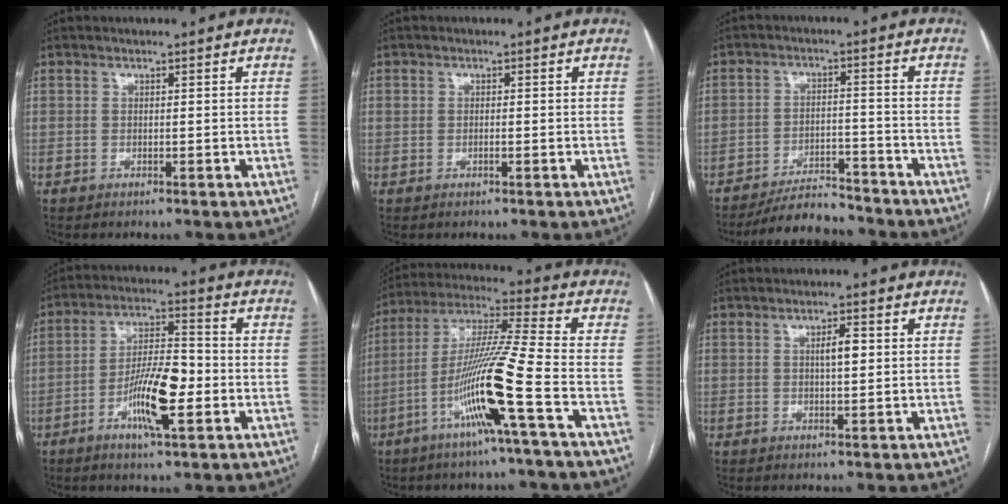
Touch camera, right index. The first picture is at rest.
{"total": 0.9, "force": [-0.1, 0.4, 0.7], "torque": [-0.016, 0.002, -0.001]}
{"total": 7.8, "force": [-7.4, 1.7, 1.7], "torque": [-0.023, -0.003, -0.126]}
{"total": 11.0, "force": [-3.5, 2.2, 10.2], "torque": [-0.189, 0.002, -0.062]}
{"total": 15.1, "force": [-5.9, -1.6, 13.9], "torque": [-0.271, -0.006, -0.115]}
{"total": 2.8, "force": [0.5, 0.6, 2.6], "torque": [-0.044, 0.003, 0.009]}